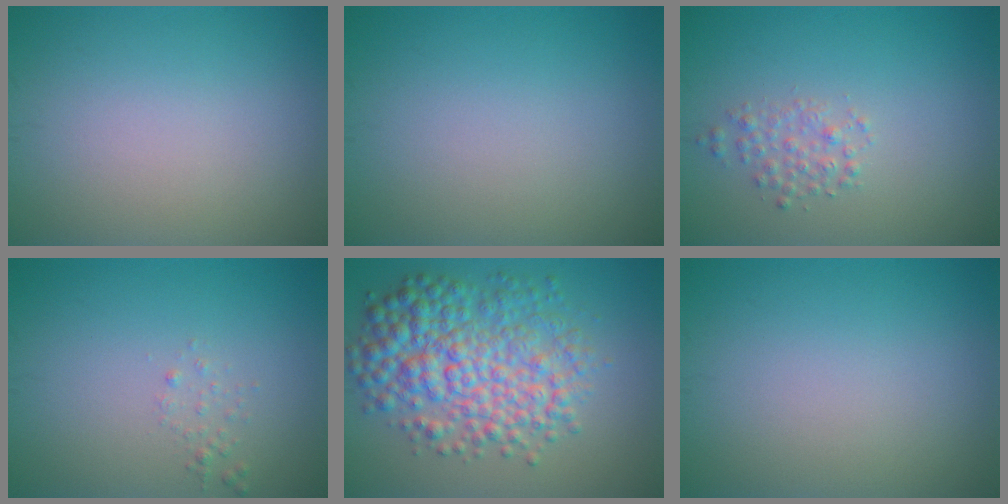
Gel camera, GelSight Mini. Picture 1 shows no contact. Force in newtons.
{"total": 0.0}
{"total": 1.6, "press": 1.6, "slide": 0.0}
{"total": 0.8, "press": 0.8, "slide": 0.1}
{"total": 7.9, "press": 7.9, "slide": 0.1}
{"total": 0.0}